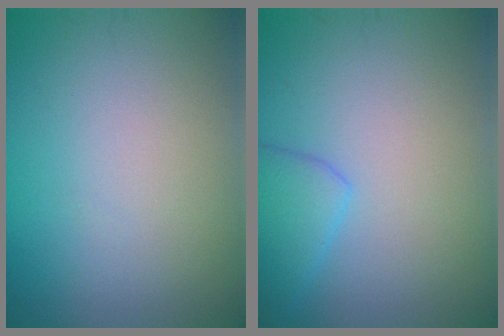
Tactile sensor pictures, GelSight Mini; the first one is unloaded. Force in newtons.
{"total": 2.8, "press": 2.7, "slide": 0.2}